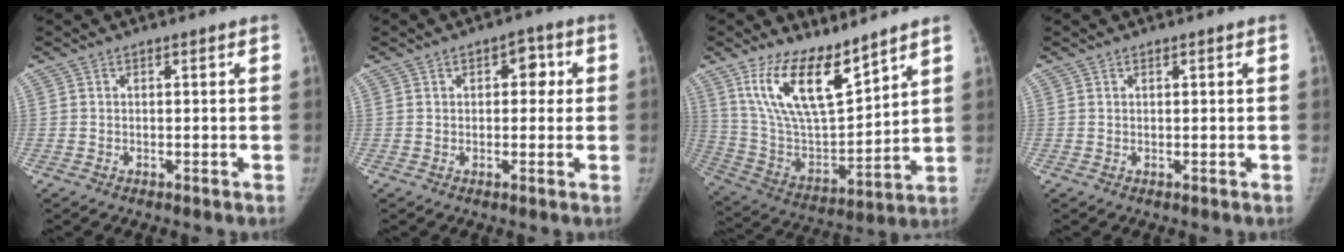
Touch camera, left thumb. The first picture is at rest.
{"total": 4.2, "force": [0.9, 2.8, 3.0], "torque": [-0.011, 0.005, 0.004]}
{"total": 17.4, "force": [11.7, 6.2, 11.3], "torque": [-0.175, -0.067, 0.237]}
{"total": 0.0}